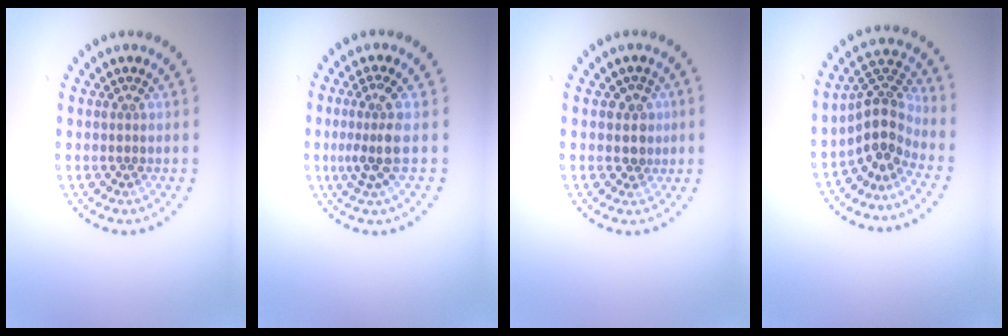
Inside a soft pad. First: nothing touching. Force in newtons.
{"total": 2.7, "press": 2.0, "slide": 1.9}
{"total": 1.8, "press": 1.6, "slide": 0.9}
{"total": 3.8, "press": 2.7, "slide": 2.7}